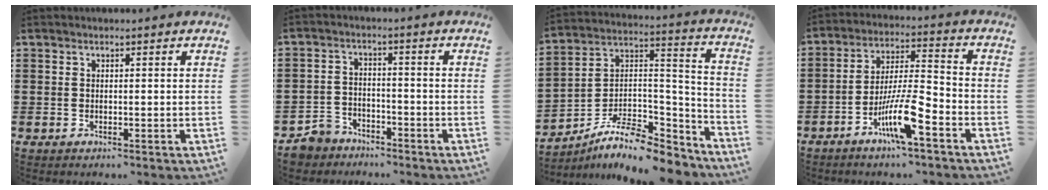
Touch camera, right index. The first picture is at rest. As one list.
[{"total": 4.5, "force": [-4.2, 1.5, 0.3], "torque": [-0.024, 0.003, -0.092]}, {"total": 9.9, "force": [-8.0, 3.2, 4.9], "torque": [-0.094, 0.014, -0.156]}, {"total": 10.0, "force": [-5.4, 1.6, 8.2], "torque": [-0.163, 0.000, -0.102]}]